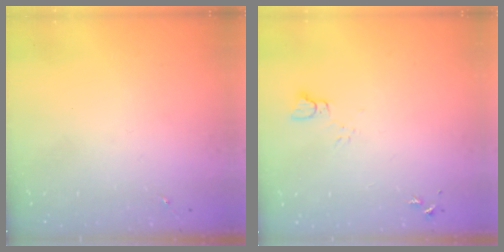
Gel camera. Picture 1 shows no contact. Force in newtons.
{"total": 3.5, "press": 3.5, "slide": 0.4}